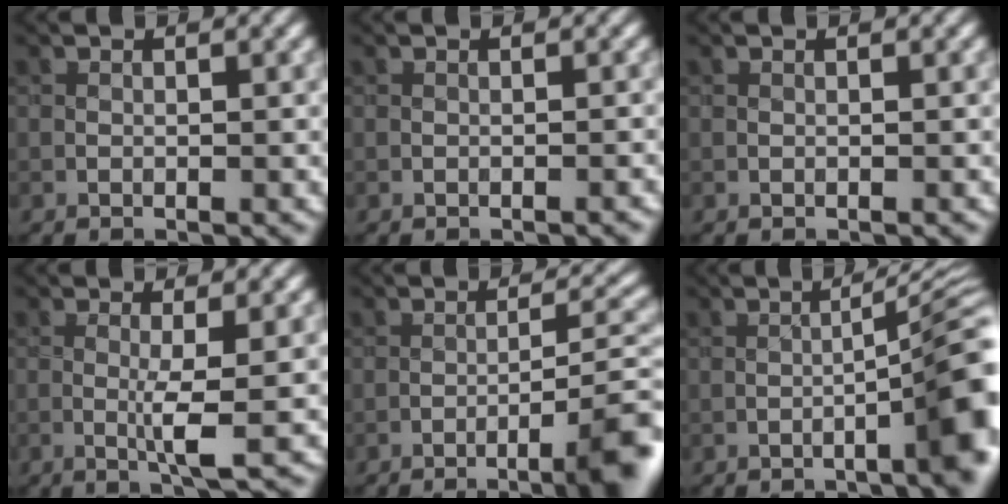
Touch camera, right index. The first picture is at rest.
{"total": 0.6, "force": [-0.6, 0.0, 0.1], "torque": [-0.003, 0.002, -0.009]}
{"total": 0.0}
{"total": 2.9, "force": [-0.2, 0.0, 2.9], "torque": [-0.057, -0.006, -0.008]}
{"total": 7.4, "force": [-4.2, 1.1, 6.0], "torque": [-0.075, 0.012, -0.060]}
{"total": 8.5, "force": [-2.4, 1.5, 8.1], "torque": [-0.097, 0.007, -0.036]}